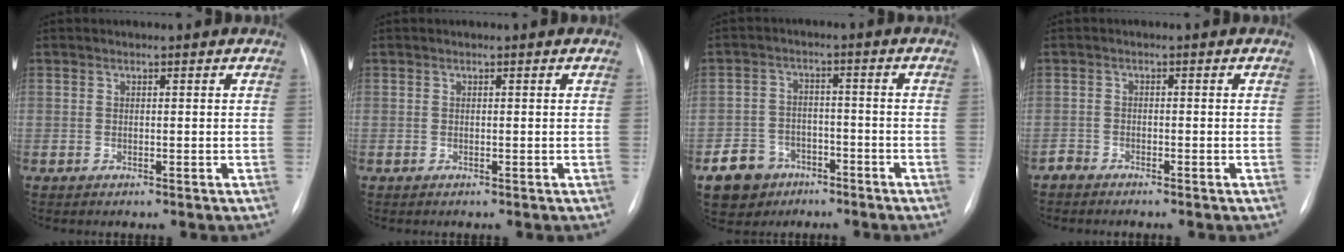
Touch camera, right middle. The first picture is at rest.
{"total": 0.0}
{"total": 7.0, "force": [-4.1, 5.4, 1.6], "torque": [-0.040, 0.011, -0.064]}
{"total": 1.4, "force": [-1.3, 0.3, -0.1], "torque": [0.002, -0.001, -0.027]}